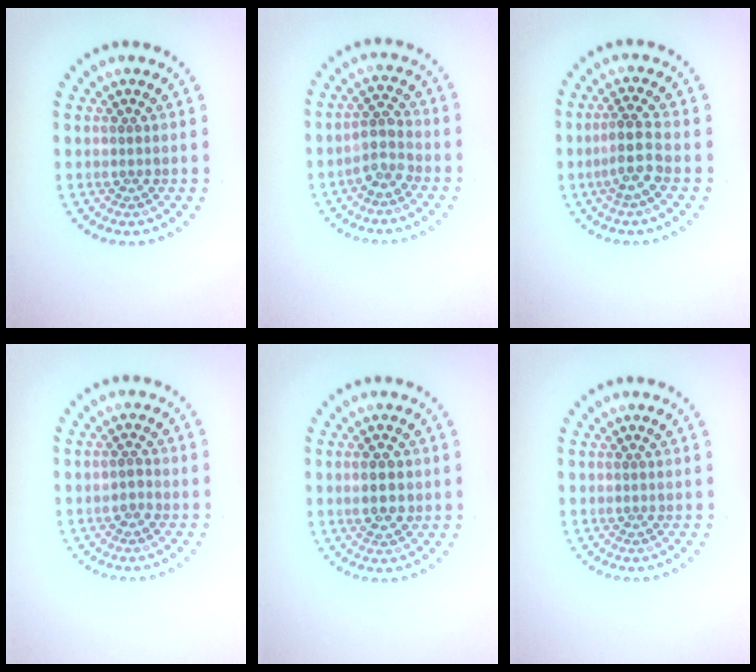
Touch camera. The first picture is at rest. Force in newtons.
{"total": 2.2, "press": 1.9, "slide": 1.2}
{"total": 2.8, "press": 2.4, "slide": 1.5}
{"total": 0.6, "press": 0.5, "slide": 0.2}
{"total": 2.6, "press": 2.6, "slide": 0.1}
{"total": 0.0}